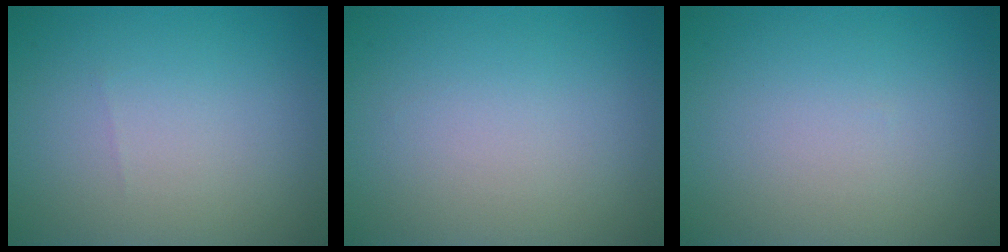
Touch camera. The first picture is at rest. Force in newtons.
{"total": 0.0}
{"total": 0.0}